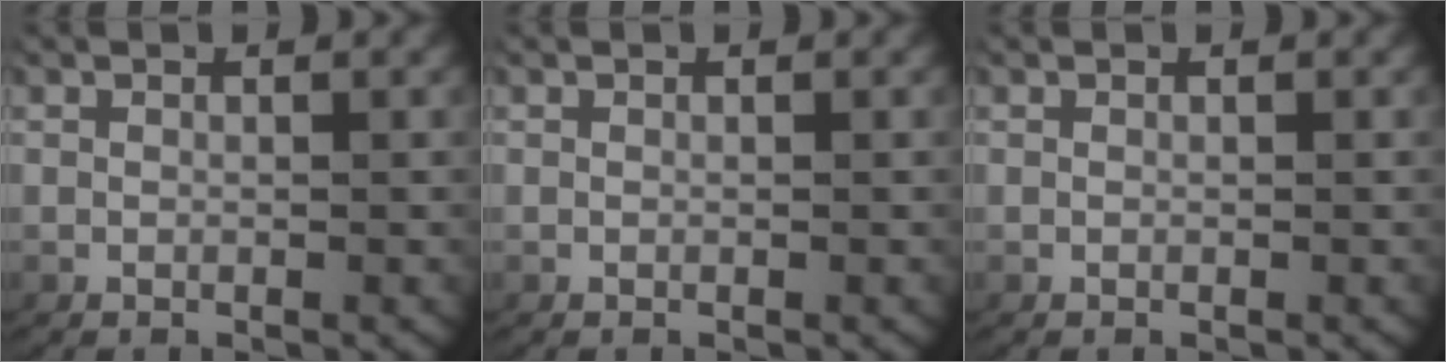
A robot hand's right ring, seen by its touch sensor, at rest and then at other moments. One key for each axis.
{"total": 0.0}
{"total": 0.0}